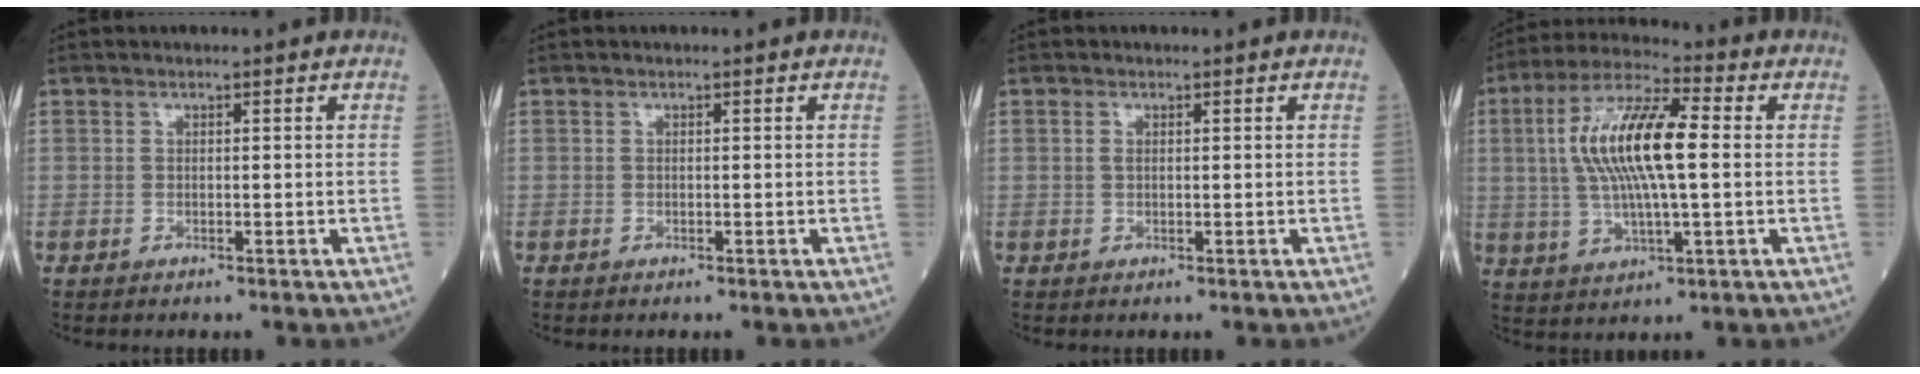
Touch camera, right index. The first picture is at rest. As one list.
[{"total": 0.0}, {"total": 0.7, "force": [0.2, 0.3, 0.6], "torque": [-0.016, 0.001, 0.004]}, {"total": 14.0, "force": [1.4, 3.0, 13.6], "torque": [-0.276, 0.019, 0.023]}]